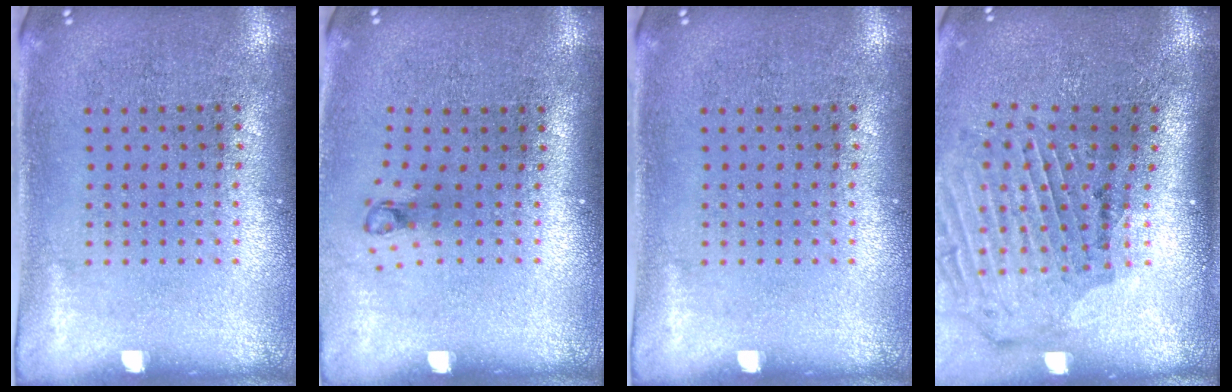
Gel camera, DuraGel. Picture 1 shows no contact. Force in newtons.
{"total": 0.8, "press": 0.4, "slide": 0.7}
{"total": 0.0}
{"total": 2.1, "press": 1.9, "slide": 0.8}